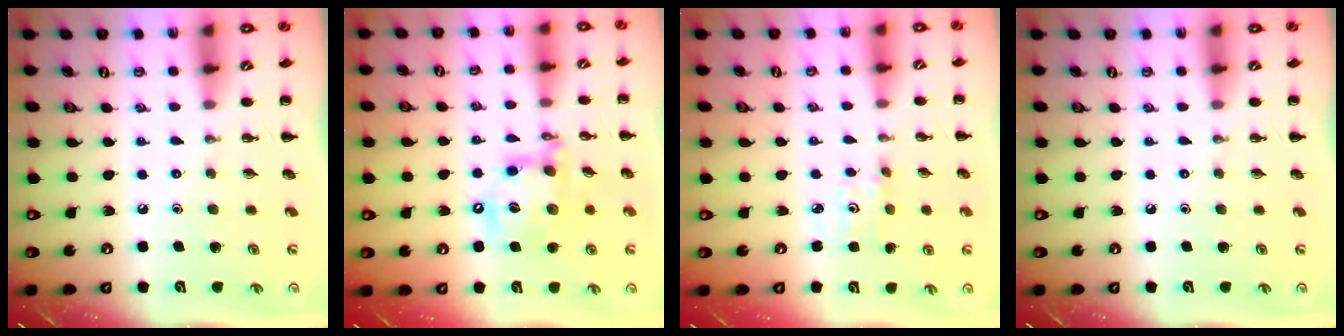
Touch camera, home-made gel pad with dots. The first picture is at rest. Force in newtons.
{"total": 15.0, "press": 14.6, "slide": 3.2}
{"total": 2.8, "press": 2.7, "slide": 0.8}
{"total": 0.0}